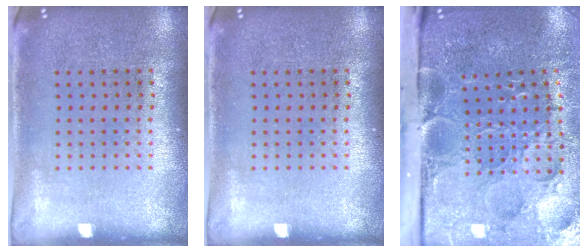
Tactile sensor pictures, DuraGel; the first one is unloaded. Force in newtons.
{"total": 0.0}
{"total": 5.3, "press": 4.0, "slide": 3.4}